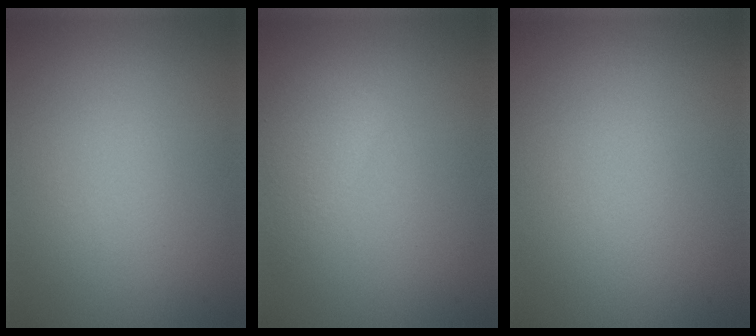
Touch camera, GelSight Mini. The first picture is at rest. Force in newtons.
{"total": 2.5, "press": 2.5, "slide": 0.1}
{"total": 0.0}